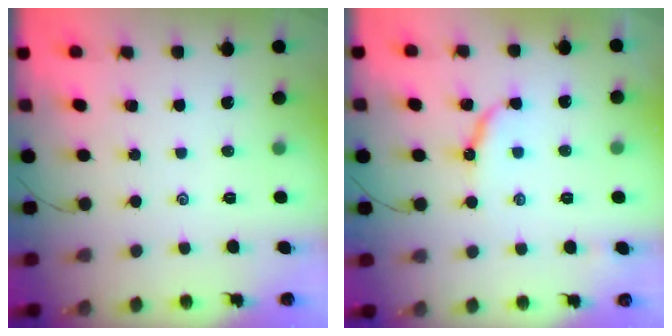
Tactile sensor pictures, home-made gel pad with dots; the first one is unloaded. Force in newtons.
{"total": 7.0, "press": 7.0, "slide": 0.2}